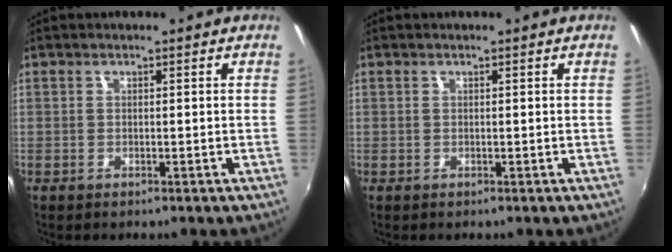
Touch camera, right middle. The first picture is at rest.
{"total": 0.0}